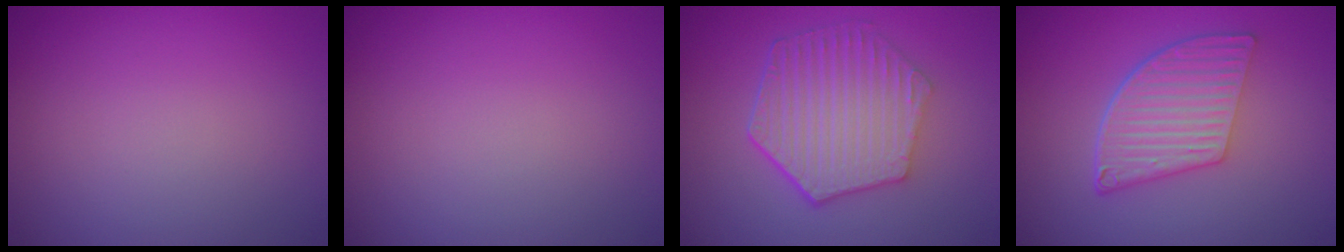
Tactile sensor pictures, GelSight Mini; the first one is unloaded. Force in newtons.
{"total": 0.0}
{"total": 6.3, "press": 4.8, "slide": 4.0}
{"total": 5.8, "press": 4.2, "slide": 3.9}